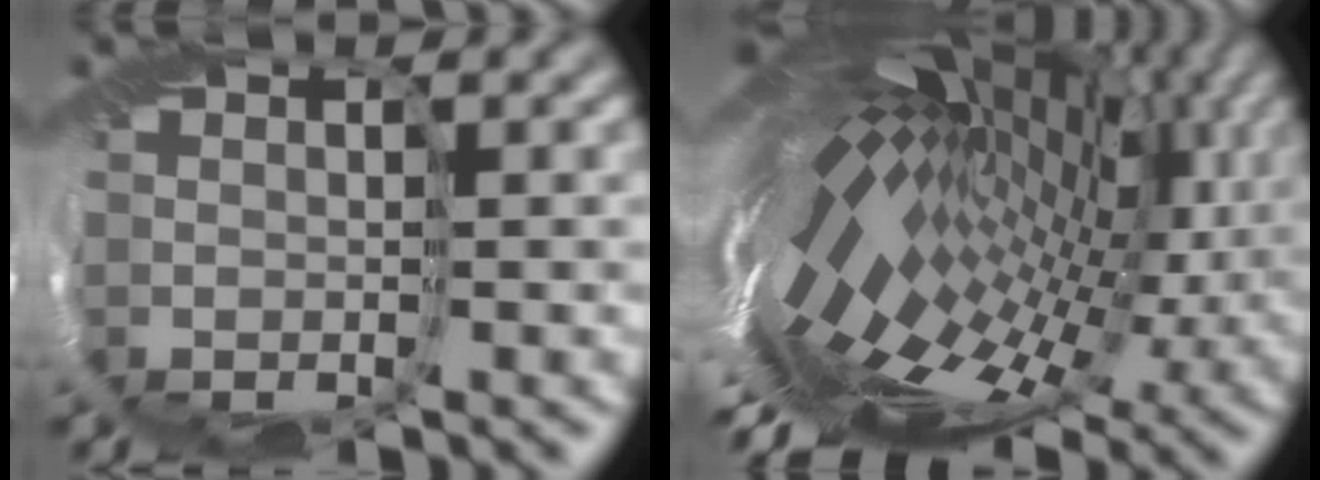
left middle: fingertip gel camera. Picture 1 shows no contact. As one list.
[{"total": 17.5, "force": [2.5, 7.2, 15.7], "torque": [-0.257, 0.004, 0.051]}]